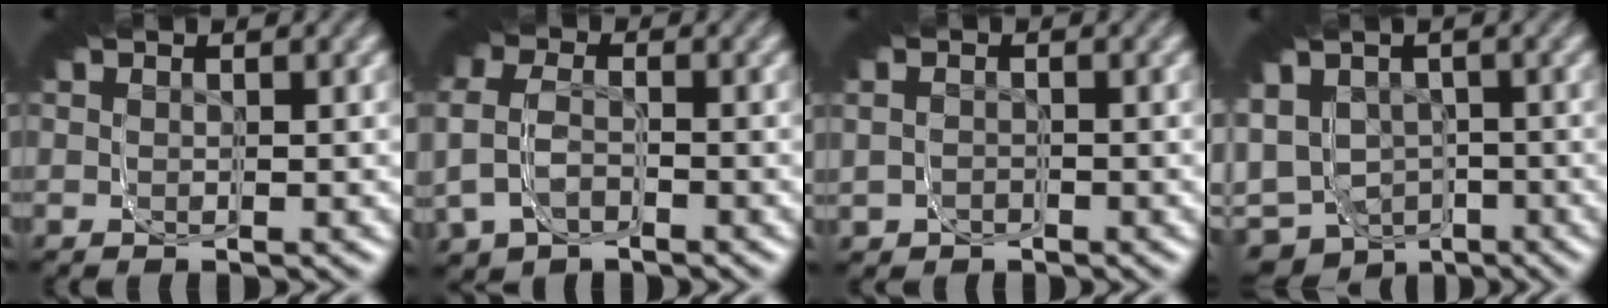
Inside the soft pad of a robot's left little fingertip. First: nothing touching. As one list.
[{"total": 5.3, "force": [-1.9, 4.3, 2.4], "torque": [-0.033, -0.007, -0.034]}, {"total": 3.1, "force": [-1.2, 2.6, 1.1], "torque": [-0.018, -0.013, -0.017]}, {"total": 11.4, "force": [-2.6, 9.6, 5.6], "torque": [-0.113, -0.035, -0.043]}]